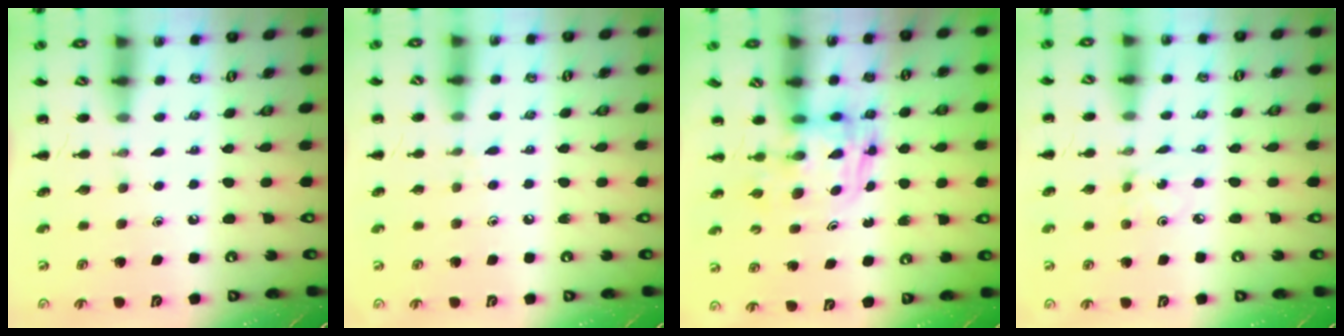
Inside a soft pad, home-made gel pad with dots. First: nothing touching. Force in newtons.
{"total": 4.0, "press": 3.5, "slide": 1.8}
{"total": 2.6, "press": 2.6, "slide": 0.2}
{"total": 1.0, "press": 0.9, "slide": 0.3}